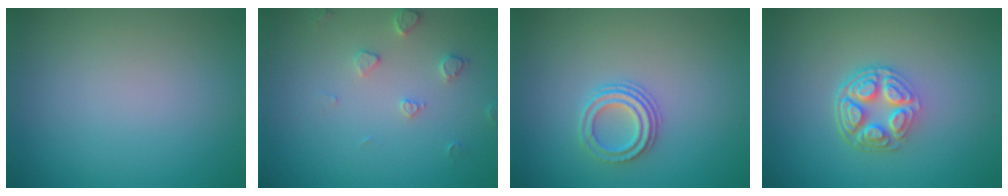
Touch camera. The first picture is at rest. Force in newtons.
{"total": 1.9, "press": 1.8, "slide": 0.3}
{"total": 2.5, "press": 2.2, "slide": 1.2}
{"total": 5.0, "press": 3.7, "slide": 3.4}